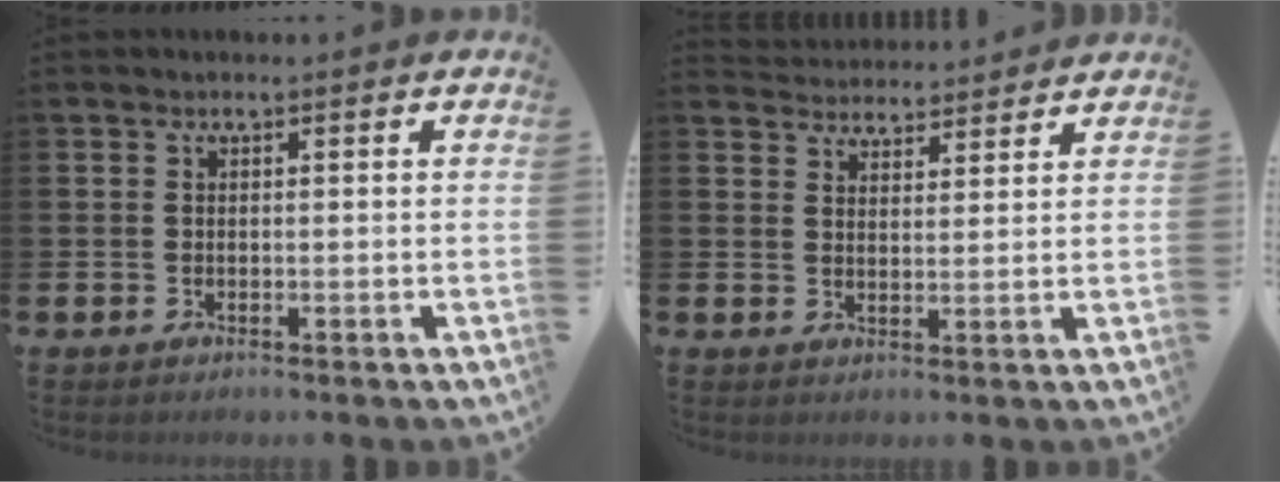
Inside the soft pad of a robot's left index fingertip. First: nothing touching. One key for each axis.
{"total": 3.9, "fx": 3.8, "fy": 0.6, "fz": -0.5, "tx": -0.008, "ty": -0.020, "tz": 0.071}